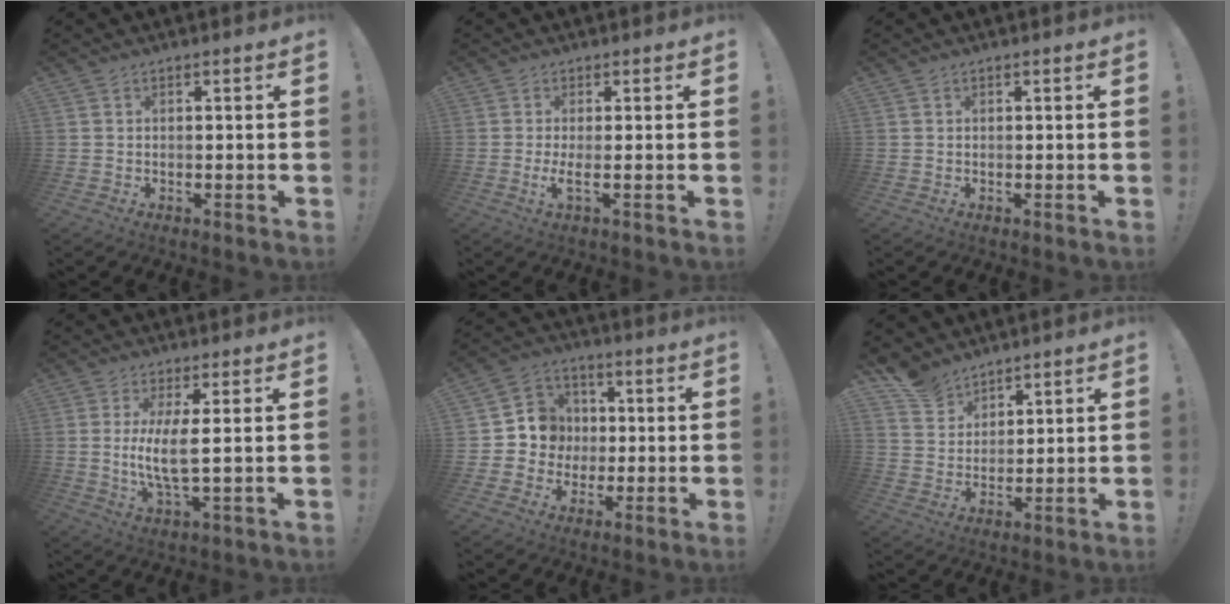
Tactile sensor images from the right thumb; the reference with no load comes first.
{"total": 3.3, "force": [0.2, -0.4, 3.2], "torque": [-0.057, -0.021, 0.001]}
{"total": 0.0}
{"total": 7.8, "force": [1.0, 1.1, 7.6], "torque": [-0.157, -0.015, 0.013]}
{"total": 9.6, "force": [-1.0, 9.2, 2.3], "torque": [-0.015, 0.010, -0.009]}
{"total": 8.2, "force": [6.7, 4.4, 1.3], "torque": [-0.029, -0.045, 0.132]}